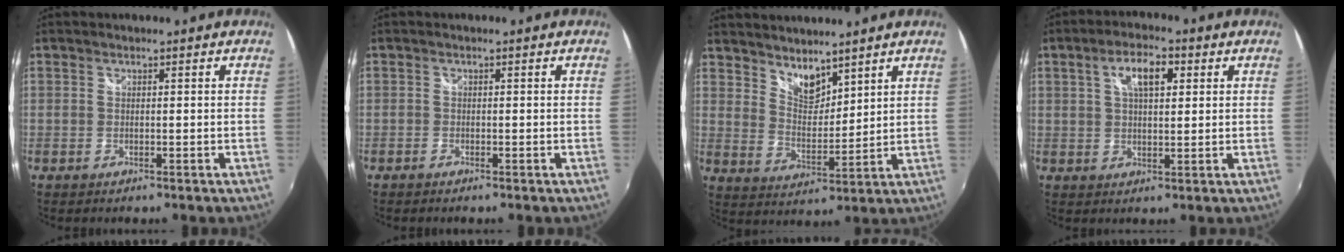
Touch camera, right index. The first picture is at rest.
{"total": 0.6, "force": [-0.6, 0.2, 0.1], "torque": [-0.004, 0.000, -0.012]}
{"total": 6.8, "force": [5.7, 2.6, 2.6], "torque": [-0.032, -0.001, 0.105]}
{"total": 6.7, "force": [2.4, 3.0, 5.5], "torque": [-0.097, 0.015, 0.041]}